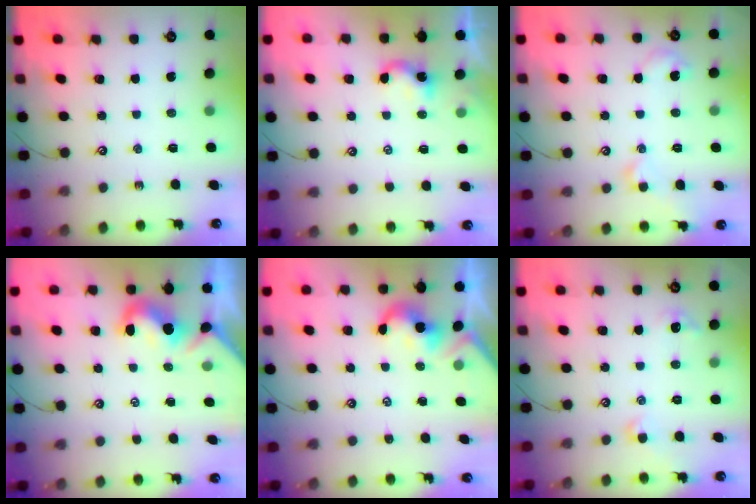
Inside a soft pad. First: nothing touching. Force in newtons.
{"total": 2.1, "press": 2.1, "slide": 0.4}
{"total": 2.1, "press": 2.1, "slide": 0.1}
{"total": 1.9, "press": 1.8, "slide": 0.6}
{"total": 1.8, "press": 1.8, "slide": 0.2}
{"total": 2.6, "press": 2.5, "slide": 0.6}